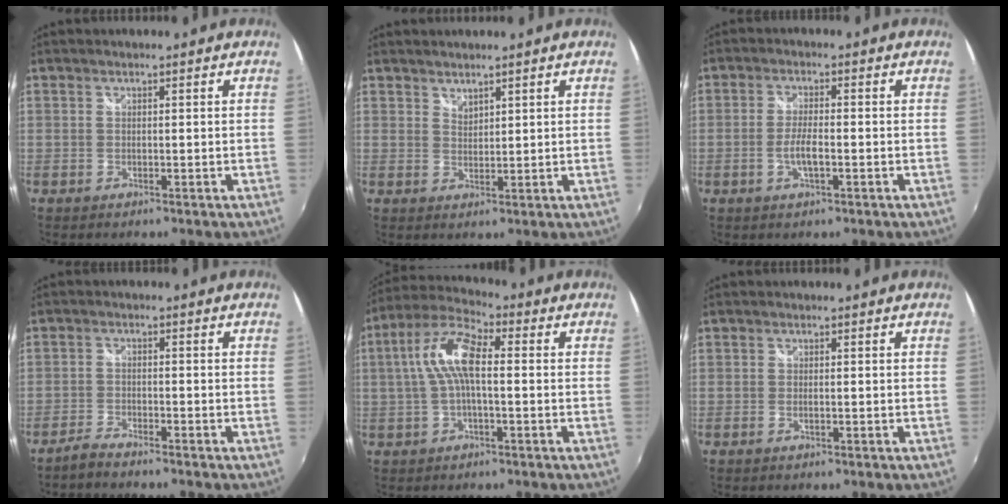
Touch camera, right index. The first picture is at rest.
{"total": 1.9, "force": [1.7, 0.7, 0.3], "torque": [0.001, 0.003, 0.031]}
{"total": 3.9, "force": [-1.3, 0.8, 3.6], "torque": [-0.077, 0.000, -0.025]}
{"total": 3.4, "force": [-3.1, 0.4, 1.3], "torque": [-0.046, -0.004, -0.064]}
{"total": 9.9, "force": [0.5, 3.5, 9.2], "torque": [-0.191, 0.023, 0.007]}
{"total": 0.9, "force": [-0.4, 0.3, 0.8], "torque": [-0.015, 0.000, -0.007]}